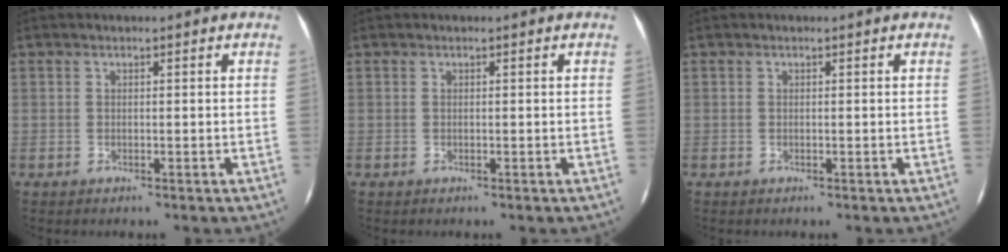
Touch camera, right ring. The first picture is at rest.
{"total": 0.0}
{"total": 0.0}